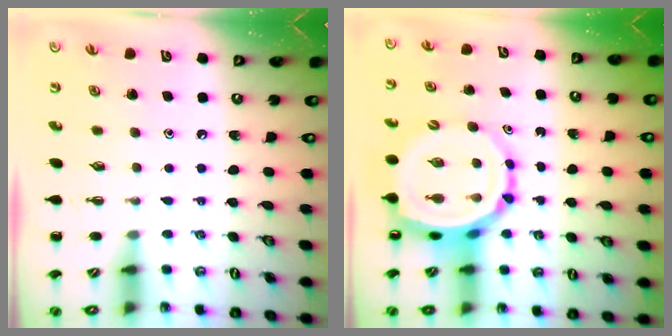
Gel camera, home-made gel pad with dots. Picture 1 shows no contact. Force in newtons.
{"total": 8.5, "press": 8.1, "slide": 2.3}